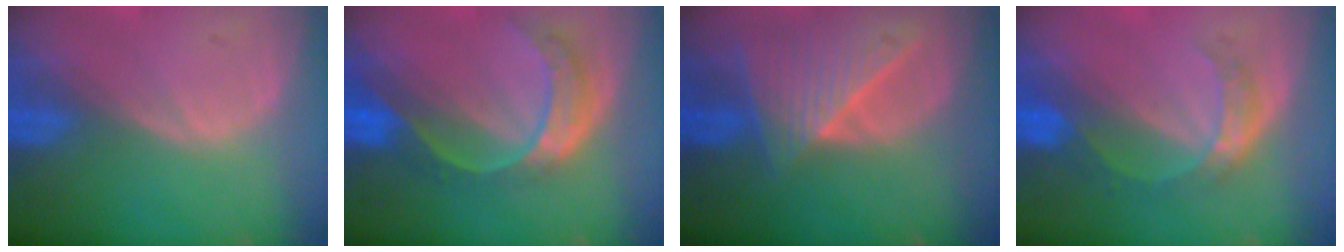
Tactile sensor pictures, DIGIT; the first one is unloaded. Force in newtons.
{"total": 8.1, "press": 6.8, "slide": 4.4}
{"total": 8.0, "press": 7.3, "slide": 3.2}
{"total": 5.1, "press": 4.6, "slide": 2.3}